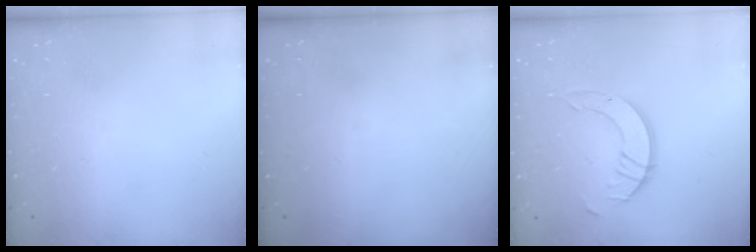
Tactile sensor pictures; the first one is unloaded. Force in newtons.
{"total": 0.0}
{"total": 8.1, "press": 8.1, "slide": 0.7}